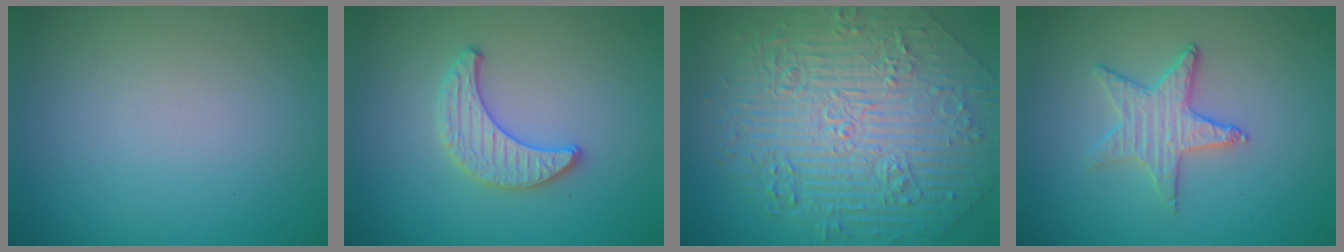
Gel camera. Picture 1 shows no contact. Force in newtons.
{"total": 2.0, "press": 2.0, "slide": 0.1}
{"total": 11.1, "press": 7.5, "slide": 8.2}
{"total": 2.8, "press": 2.7, "slide": 0.7}